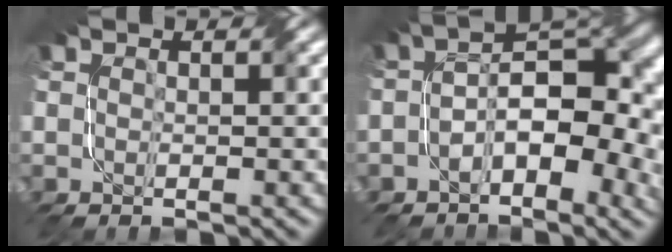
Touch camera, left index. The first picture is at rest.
{"total": 8.5, "force": [-1.9, 4.2, 7.2], "torque": [-0.098, 0.013, -0.037]}